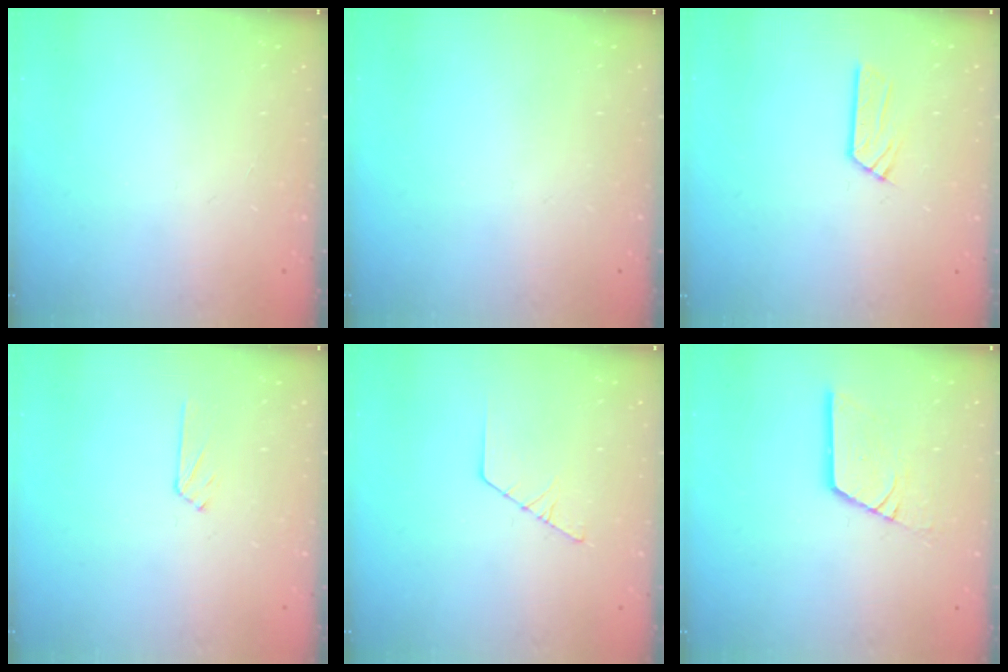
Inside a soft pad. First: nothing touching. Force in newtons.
{"total": 0.0}
{"total": 6.4, "press": 6.4, "slide": 0.3}
{"total": 4.0, "press": 4.0, "slide": 0.5}
{"total": 2.6, "press": 2.6, "slide": 0.3}
{"total": 10.1, "press": 10.1, "slide": 1.1}